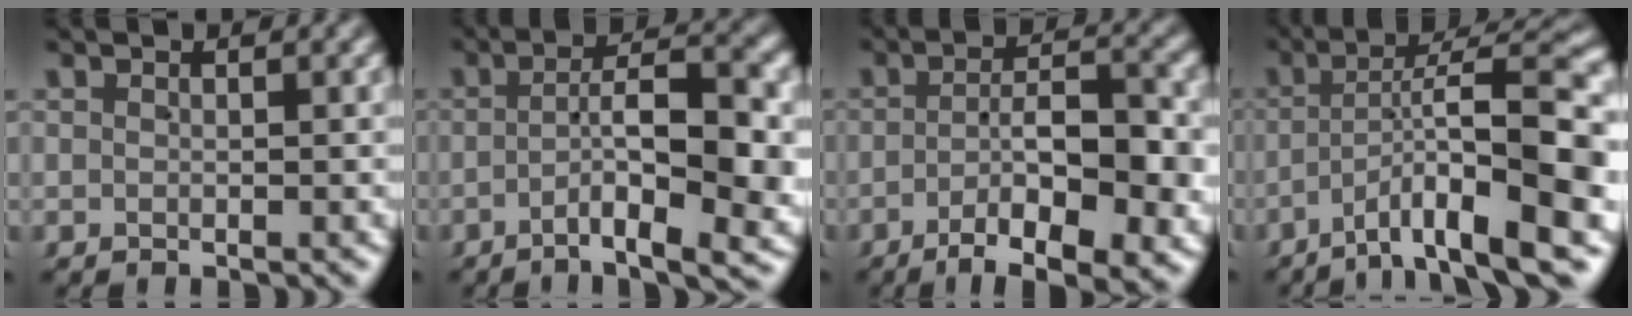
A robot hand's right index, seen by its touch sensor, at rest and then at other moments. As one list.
[{"total": 8.0, "force": [-2.7, 2.1, 7.3], "torque": [-0.101, -0.011, -0.035]}, {"total": 9.9, "force": [-5.7, 3.3, 7.3], "torque": [-0.105, -0.020, -0.076]}, {"total": 11.9, "force": [-3.6, 3.7, 10.7], "torque": [-0.140, 0.006, -0.053]}]